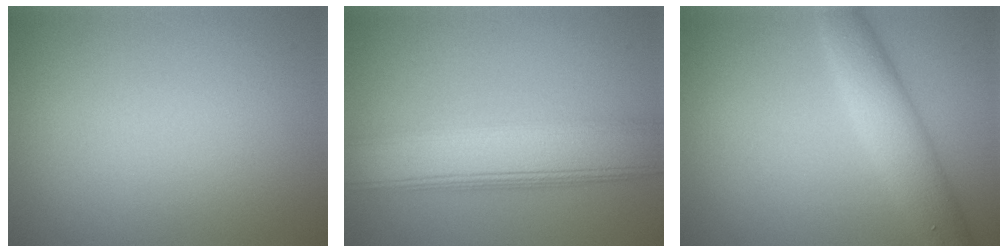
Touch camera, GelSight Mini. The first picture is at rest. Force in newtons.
{"total": 7.9, "press": 7.9, "slide": 0.2}
{"total": 4.3, "press": 4.3, "slide": 0.1}